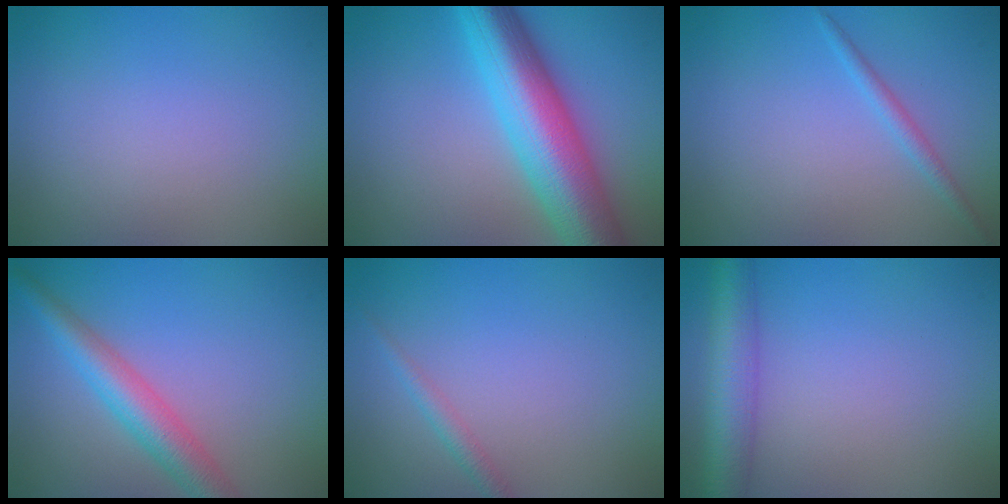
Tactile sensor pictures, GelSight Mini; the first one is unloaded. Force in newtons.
{"total": 11.1, "press": 11.1, "slide": 0.2}
{"total": 1.3, "press": 1.3, "slide": 0.0}
{"total": 4.5, "press": 4.5, "slide": 0.1}
{"total": 1.3, "press": 1.3, "slide": 0.0}
{"total": 5.4, "press": 5.4, "slide": 0.3}